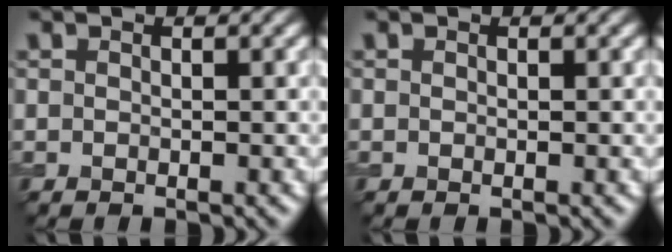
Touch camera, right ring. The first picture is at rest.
{"total": 0.0}